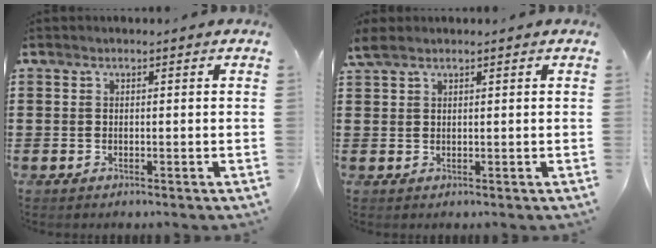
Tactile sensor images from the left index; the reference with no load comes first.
{"total": 2.0, "force": [1.5, 0.5, 1.4], "torque": [-0.031, 0.002, 0.027]}